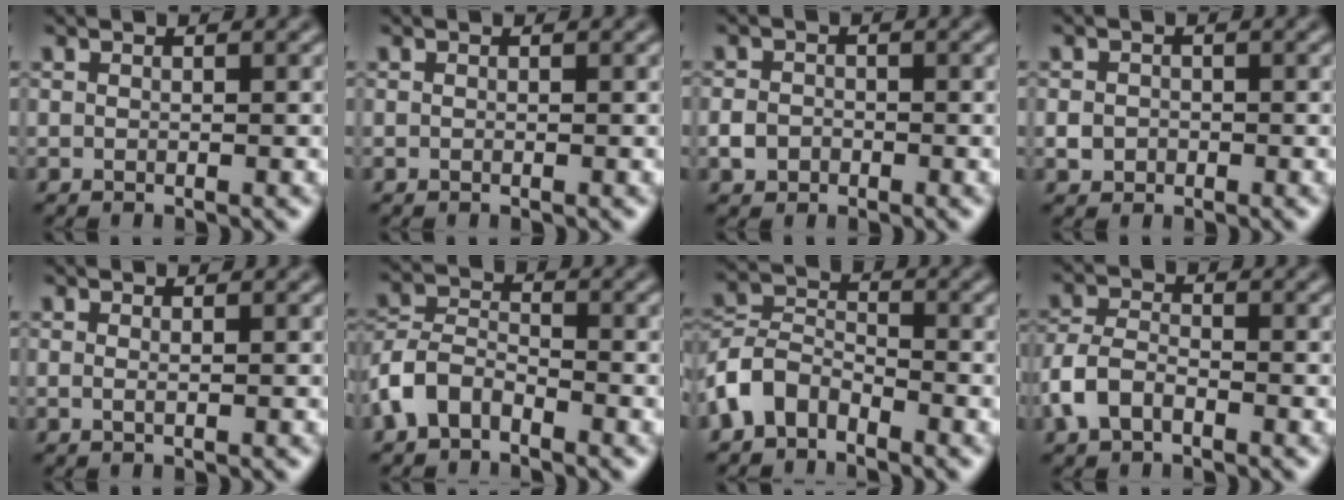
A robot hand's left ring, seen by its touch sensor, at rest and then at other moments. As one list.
[{"total": 0.0}, {"total": 1.8, "force": [-0.7, 1.5, 0.7], "torque": [-0.007, 0.000, -0.018]}, {"total": 1.5, "force": [-0.4, 1.3, 0.5], "torque": [-0.002, -0.001, -0.011]}, {"total": 0.5, "force": [0.1, 0.1, 0.5], "torque": [-0.009, -0.002, 0.000]}, {"total": 3.9, "force": [-2.5, 2.2, 2.0], "torque": [-0.043, 0.007, -0.060]}, {"total": 4.2, "force": [-2.8, 2.5, 1.9], "torque": [-0.041, 0.007, -0.066]}, {"total": 3.4, "force": [-1.8, 2.0, 2.1], "torque": [-0.045, 0.005, -0.045]}]